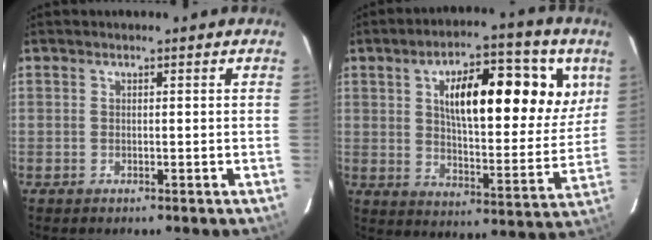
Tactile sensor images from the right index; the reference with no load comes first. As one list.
[{"total": 20.1, "force": [7.2, 6.9, 17.5], "torque": [-0.247, 0.026, 0.110]}]